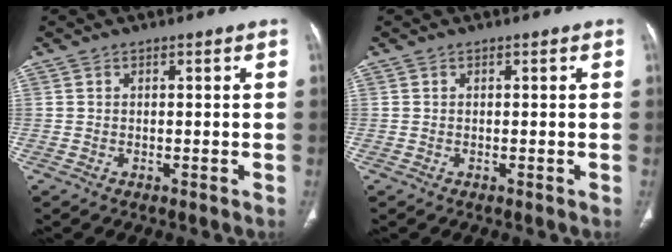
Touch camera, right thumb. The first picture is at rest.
{"total": 0.0}